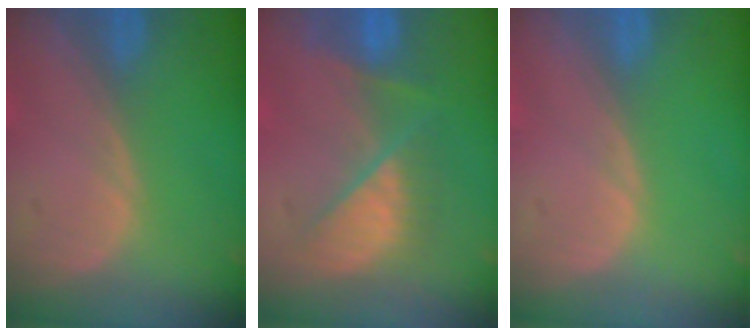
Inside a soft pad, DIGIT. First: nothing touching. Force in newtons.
{"total": 7.4, "press": 7.4, "slide": 0.5}
{"total": 0.0}